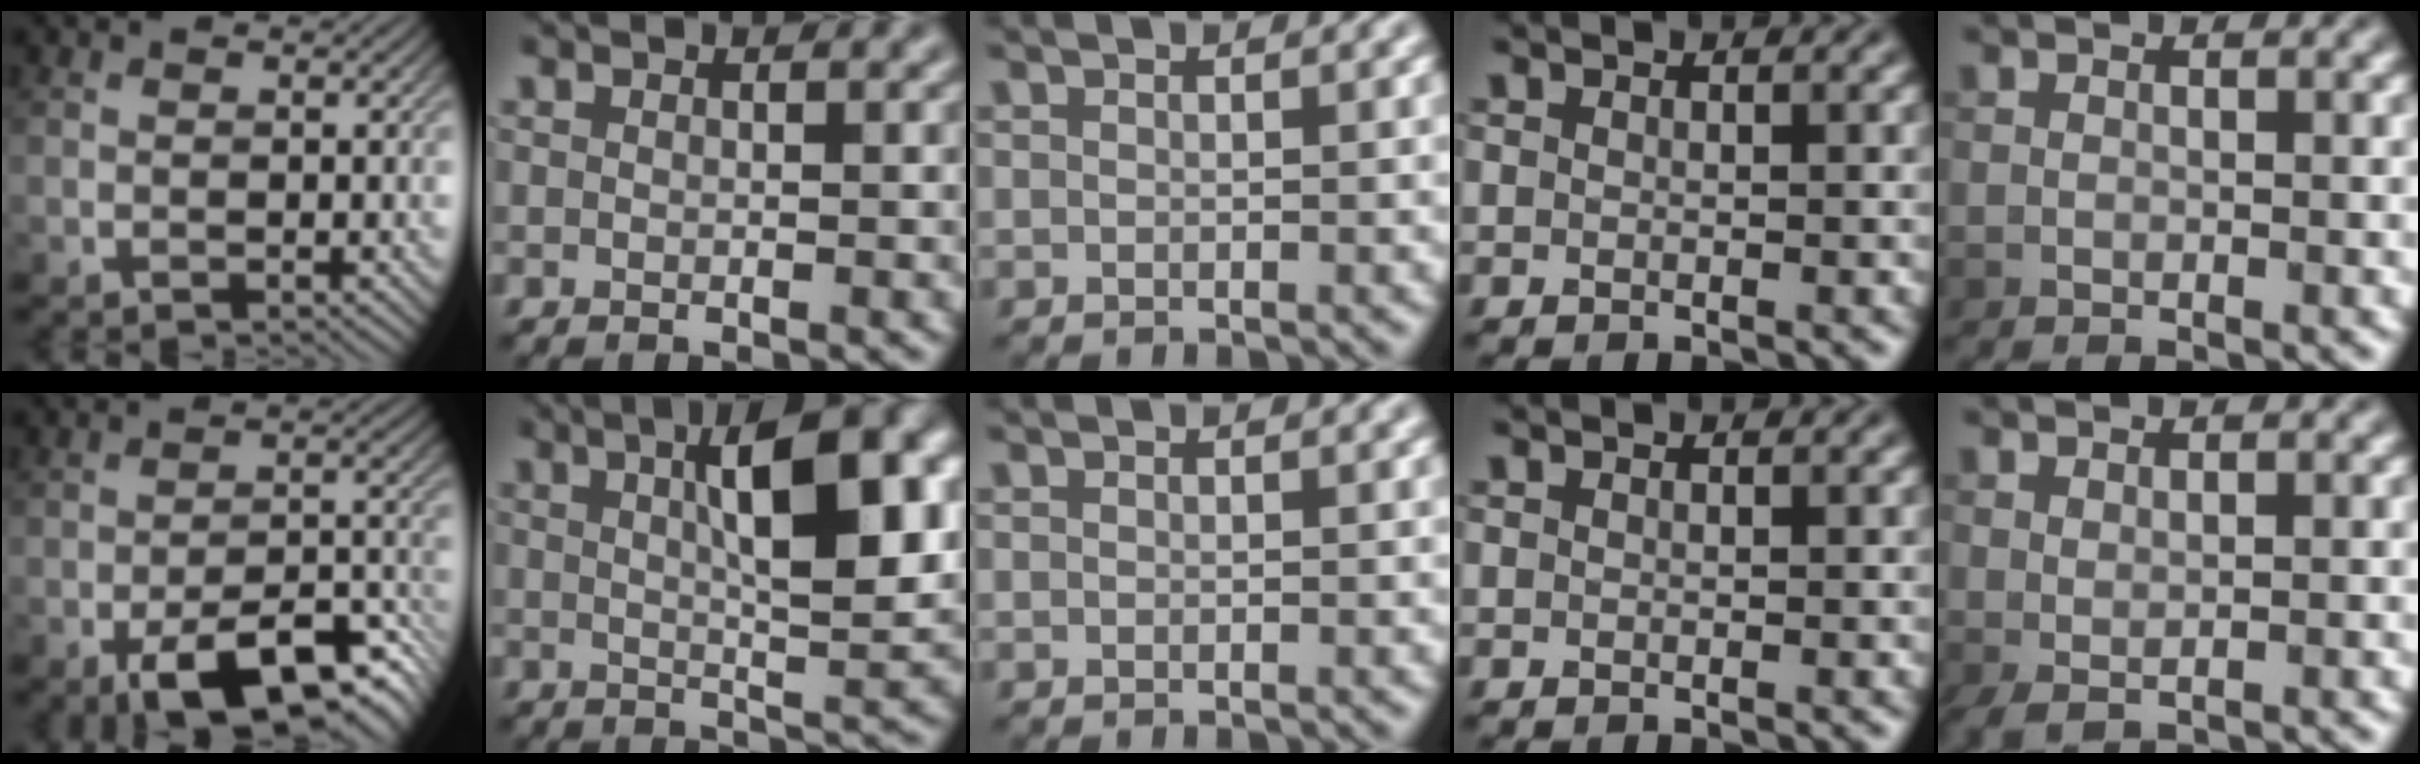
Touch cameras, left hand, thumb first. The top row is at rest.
{"thumb": {"total": 10.3, "force": [-5.7, 4.2, 7.4], "torque": [-0.114, -0.012, -0.084]}, "index": {"total": 10.6, "force": [2.9, 3.0, 9.7], "torque": [-0.131, 0.013, 0.044]}, "little": {"total": 1.1, "force": [0.4, 0.4, 0.9], "torque": [-0.022, 0.000, 0.012]}}